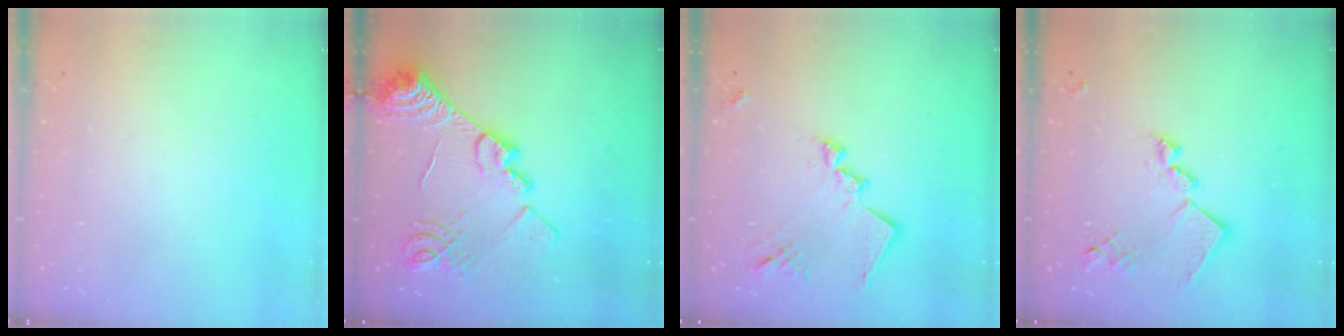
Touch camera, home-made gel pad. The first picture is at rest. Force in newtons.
{"total": 18.9, "press": 18.9, "slide": 1.6}
{"total": 15.6, "press": 15.5, "slide": 1.2}
{"total": 14.8, "press": 14.8, "slide": 0.5}